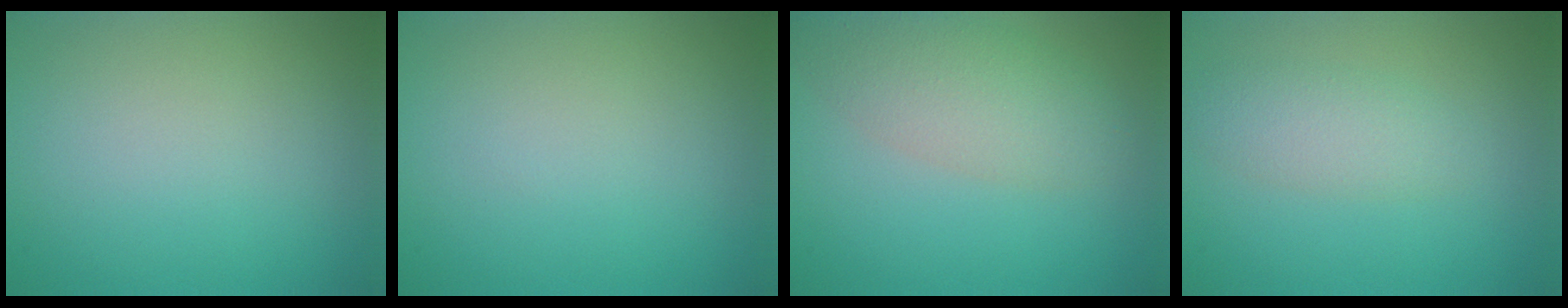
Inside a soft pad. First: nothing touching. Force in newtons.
{"total": 0.0}
{"total": 4.7, "press": 4.7, "slide": 0.2}
{"total": 2.6, "press": 2.6, "slide": 0.1}